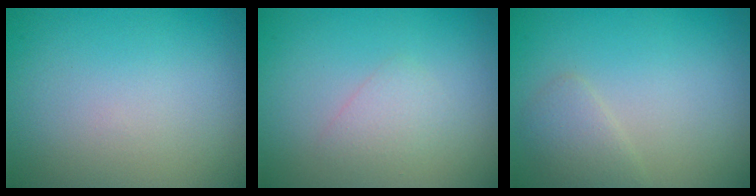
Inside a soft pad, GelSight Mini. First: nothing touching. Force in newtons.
{"total": 1.4, "press": 1.4, "slide": 0.0}
{"total": 1.7, "press": 1.7, "slide": 0.0}